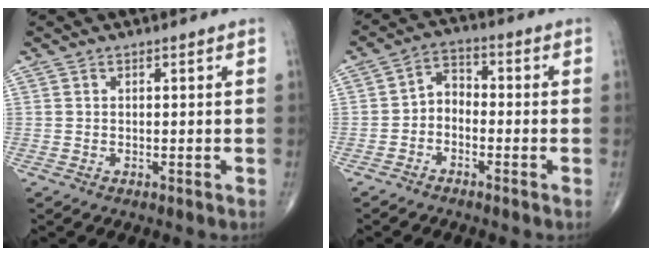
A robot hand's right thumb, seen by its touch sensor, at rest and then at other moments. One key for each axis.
{"total": 4.5, "fx": -1.8, "fy": 3.1, "fz": 2.7, "tx": -0.029, "ty": 0.030, "tz": -0.048}